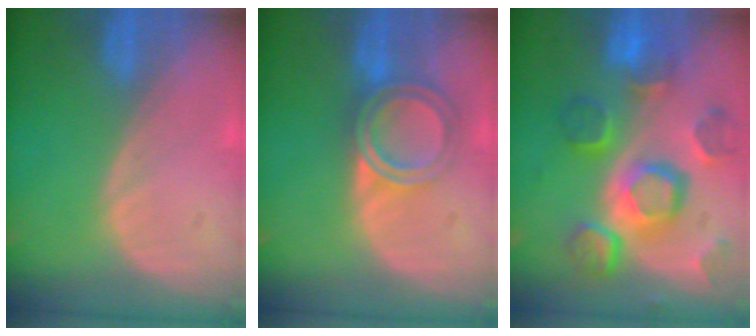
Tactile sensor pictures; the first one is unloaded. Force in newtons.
{"total": 6.4, "press": 5.4, "slide": 3.3}
{"total": 12.1, "press": 10.5, "slide": 5.9}